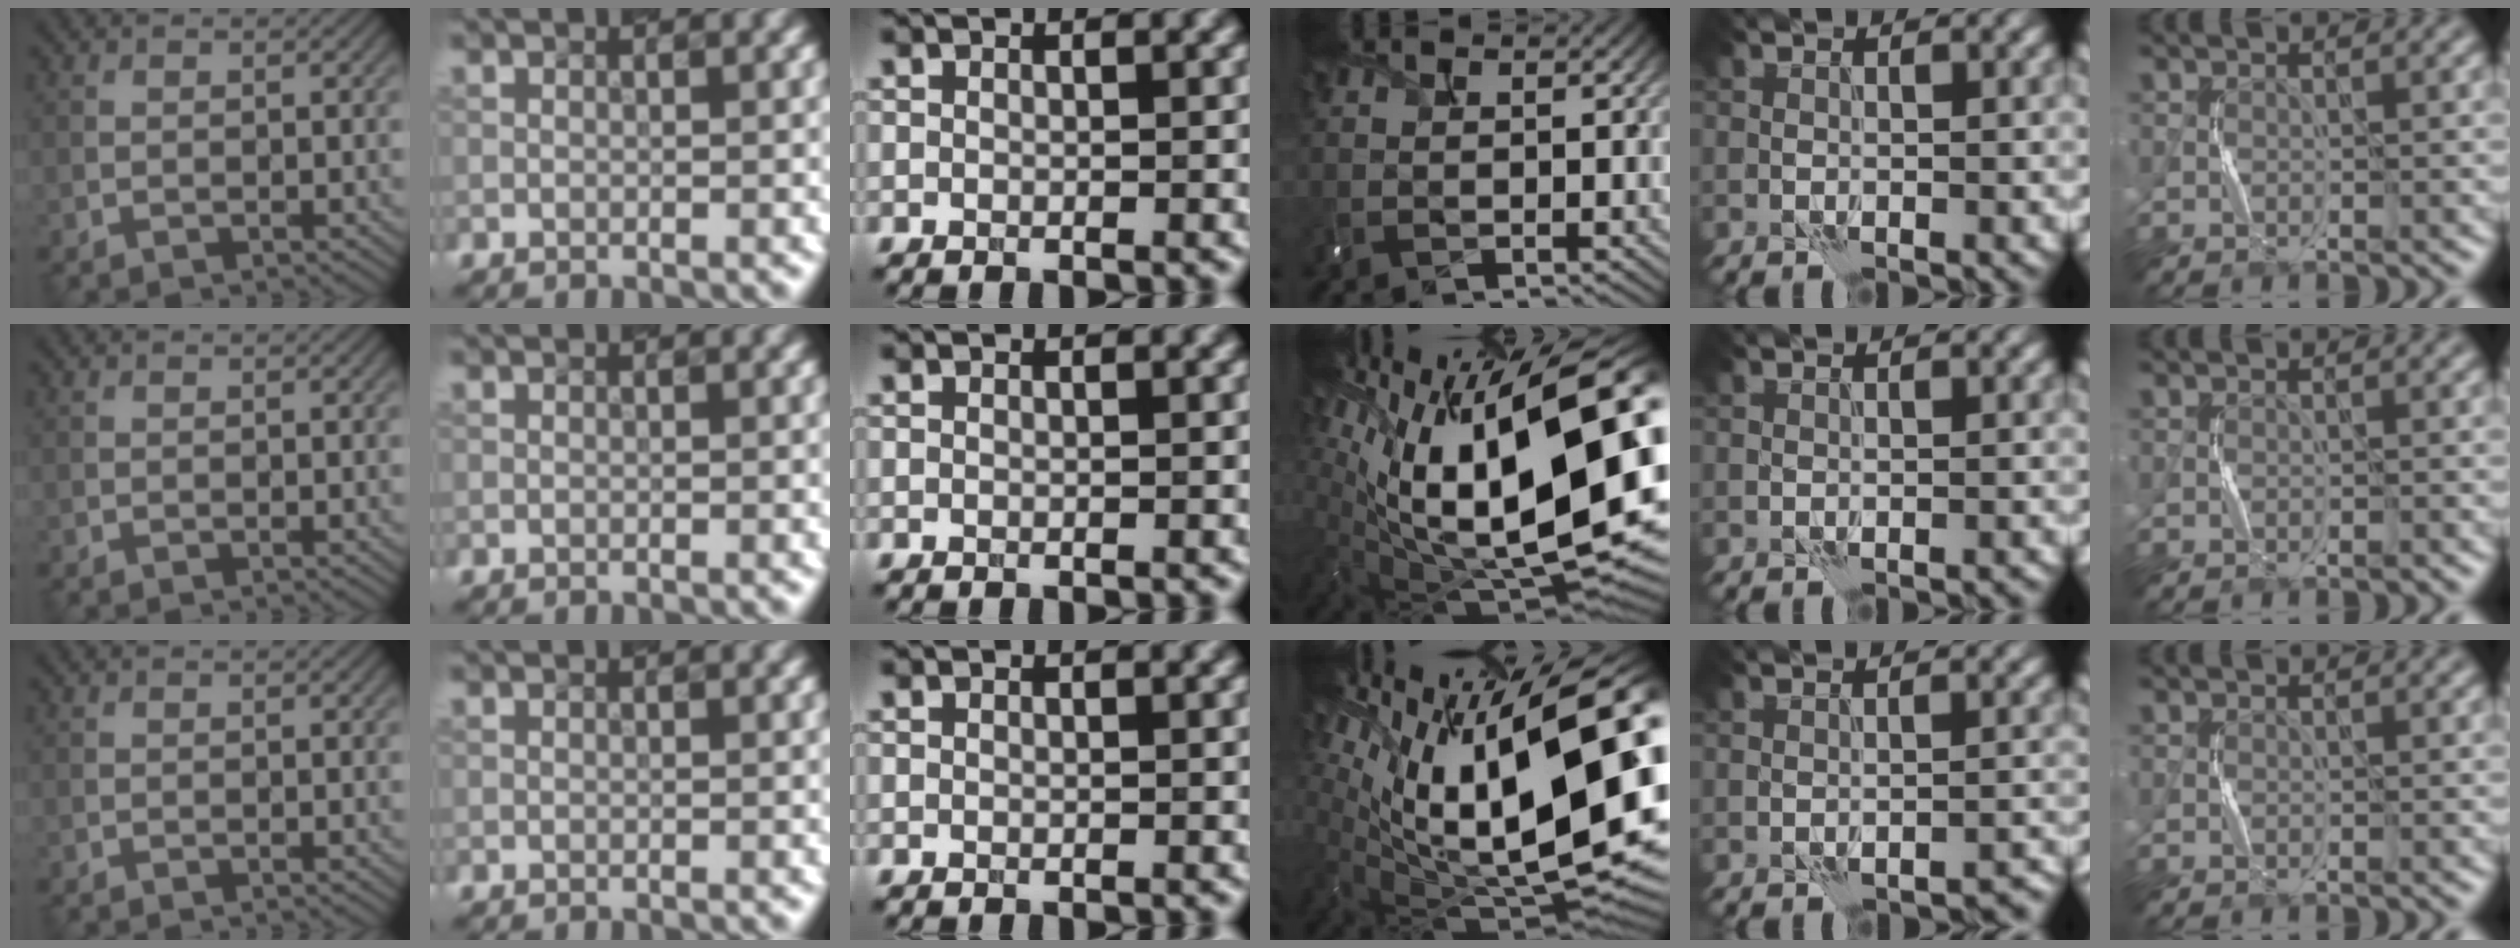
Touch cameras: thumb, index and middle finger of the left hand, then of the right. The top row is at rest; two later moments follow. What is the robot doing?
{"motion": "shake", "object": "tambourine"}